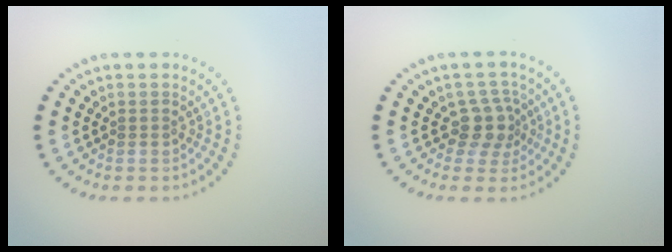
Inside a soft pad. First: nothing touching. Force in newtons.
{"total": 2.7, "press": 2.1, "slide": 1.6}